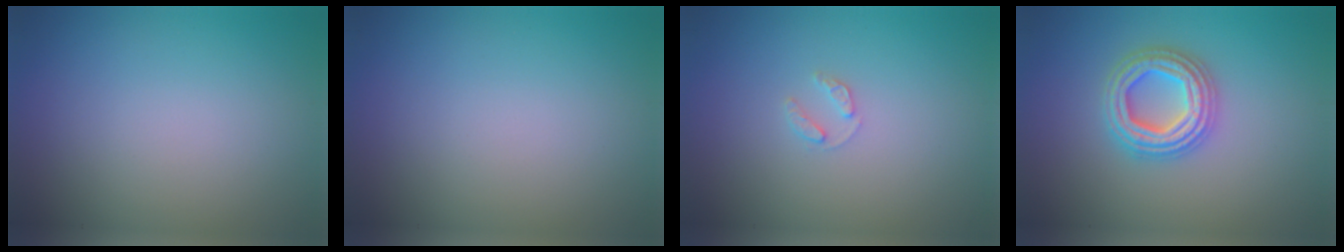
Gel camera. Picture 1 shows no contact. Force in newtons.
{"total": 0.0}
{"total": 1.1, "press": 1.1, "slide": 0.2}
{"total": 4.8, "press": 4.7, "slide": 0.8}